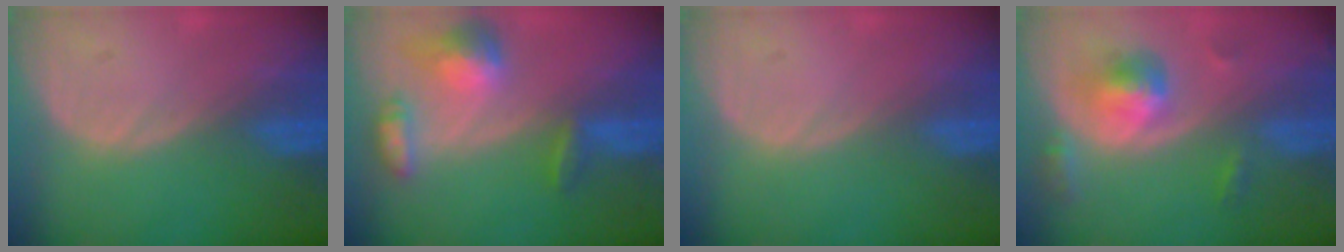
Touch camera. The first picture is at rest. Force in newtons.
{"total": 7.0, "press": 6.6, "slide": 2.5}
{"total": 0.0}
{"total": 5.7, "press": 5.2, "slide": 2.4}